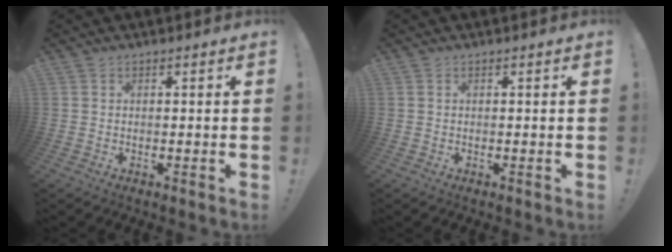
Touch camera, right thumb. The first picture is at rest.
{"total": 0.0}